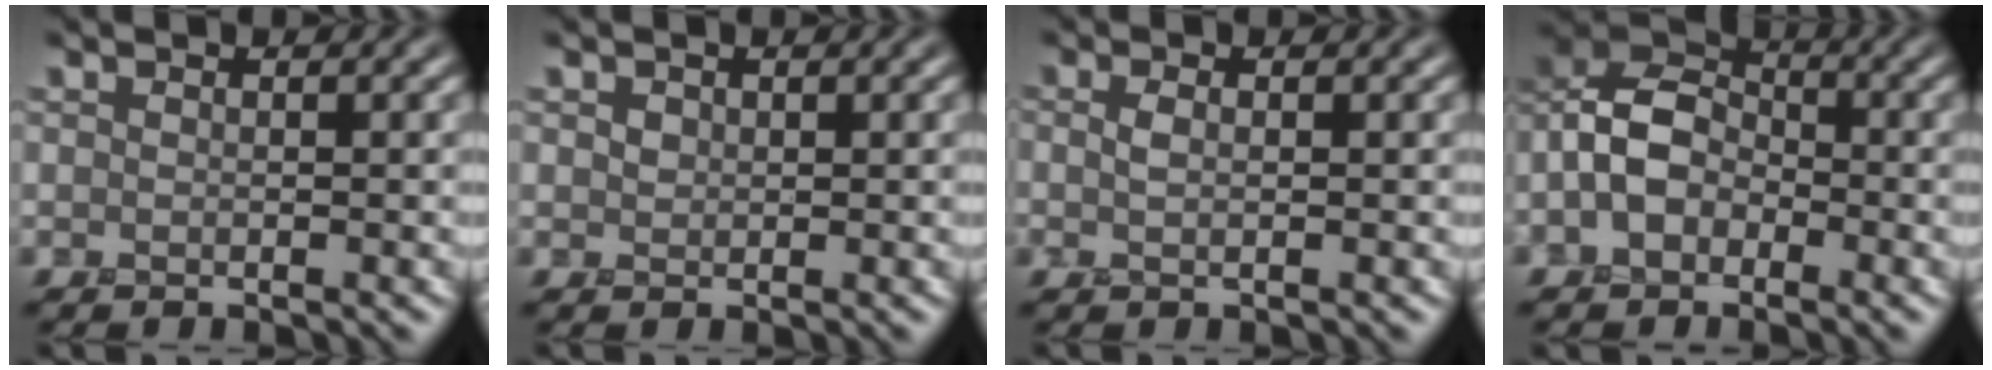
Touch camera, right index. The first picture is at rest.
{"total": 0.8, "force": [0.4, 0.7, 0.3], "torque": [-0.005, 0.000, 0.006]}
{"total": 1.3, "force": [0.0, 0.5, 1.2], "torque": [-0.026, 0.001, -0.003]}
{"total": 6.1, "force": [-1.7, 4.3, 3.9], "torque": [-0.081, 0.013, -0.047]}